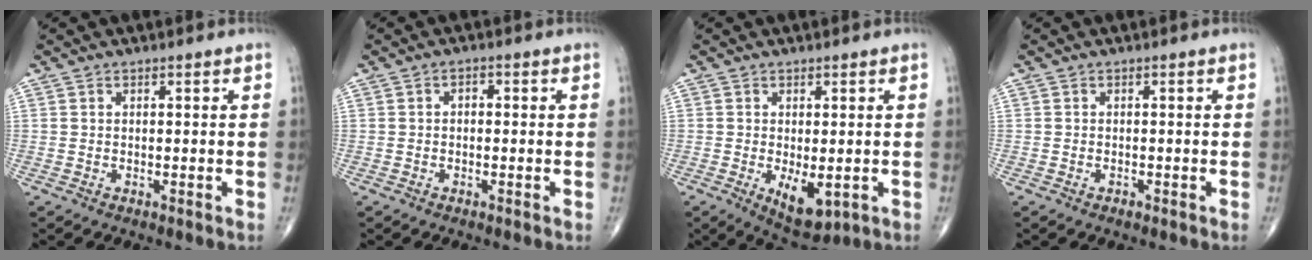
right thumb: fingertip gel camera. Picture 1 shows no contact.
{"total": 1.4, "force": [0.0, 0.9, 1.1], "torque": [-0.013, 0.008, -0.005]}
{"total": 6.5, "force": [-1.5, 3.1, 5.5], "torque": [-0.076, -0.013, -0.010]}
{"total": 0.6, "force": [-0.4, 0.4, 0.3], "torque": [-0.003, 0.003, -0.007]}